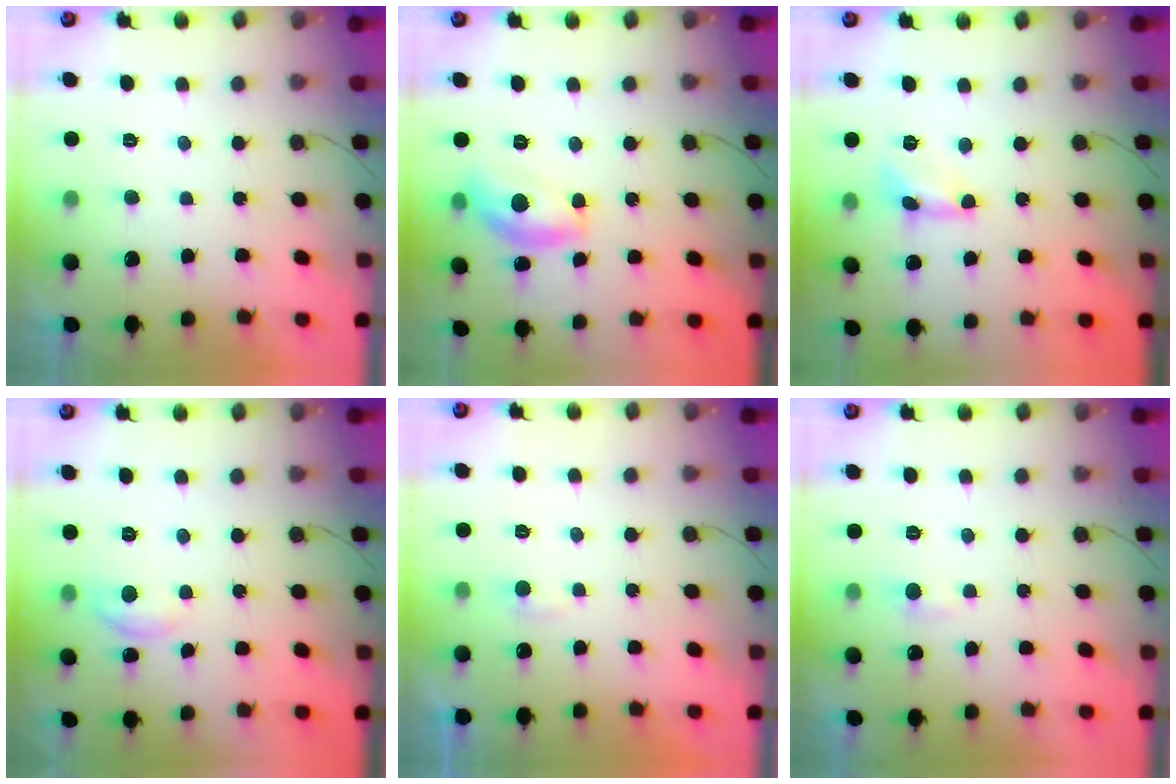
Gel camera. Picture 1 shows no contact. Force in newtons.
{"total": 11.9, "press": 11.9, "slide": 0.6}
{"total": 1.7, "press": 1.7, "slide": 0.1}
{"total": 4.0, "press": 4.0, "slide": 0.2}
{"total": 2.2, "press": 2.2, "slide": 0.2}
{"total": 3.9, "press": 3.8, "slide": 0.5}